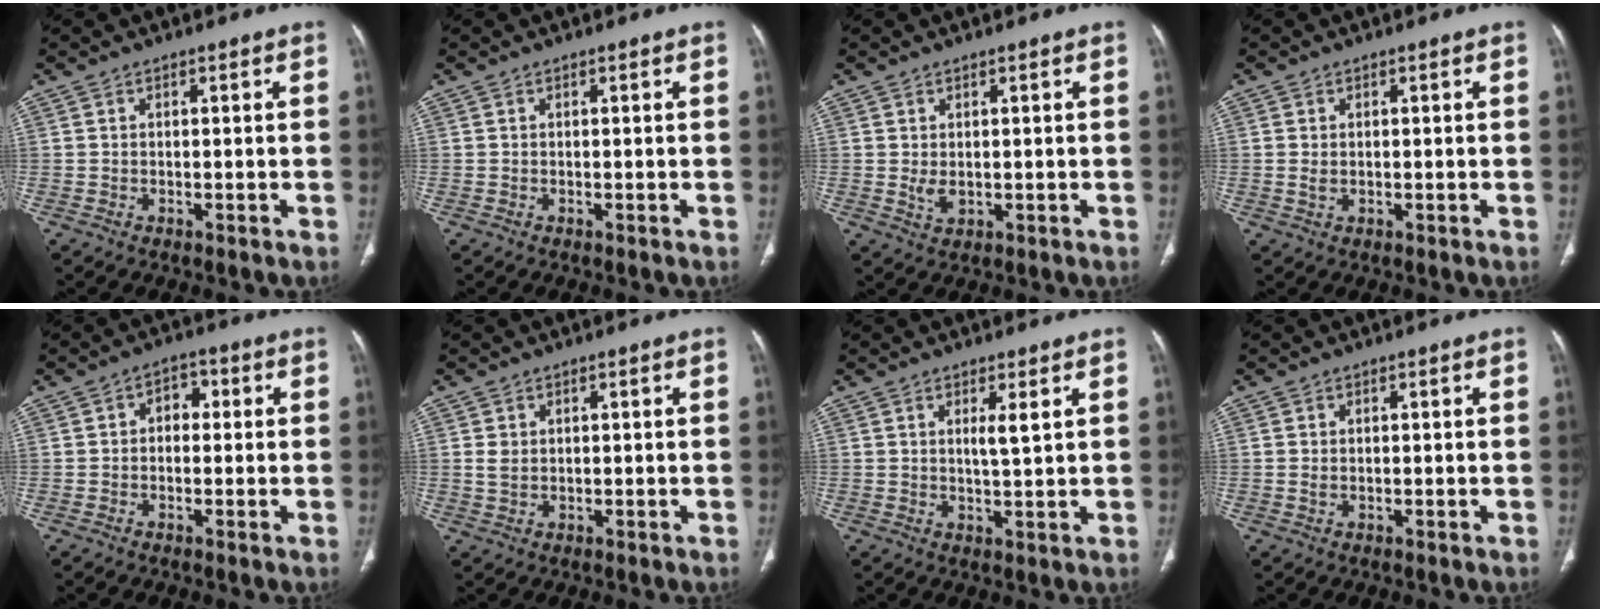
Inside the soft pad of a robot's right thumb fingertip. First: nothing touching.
{"total": 0.0}
{"total": 2.3, "force": [0.2, 1.5, 1.7], "torque": [-0.022, -0.006, 0.012]}
{"total": 1.5, "force": [0.1, 1.1, 1.1], "torque": [-0.019, 0.004, 0.005]}
{"total": 3.6, "force": [0.3, 2.7, 2.4], "torque": [-0.009, 0.017, -0.005]}
{"total": 2.2, "force": [0.5, 1.8, 1.3], "torque": [-0.015, 0.000, 0.016]}
{"total": 3.0, "force": [1.2, 0.3, 2.7], "torque": [-0.052, -0.013, 0.023]}
{"total": 0.9, "force": [0.1, 0.7, 0.6], "torque": [-0.010, 0.005, 0.004]}